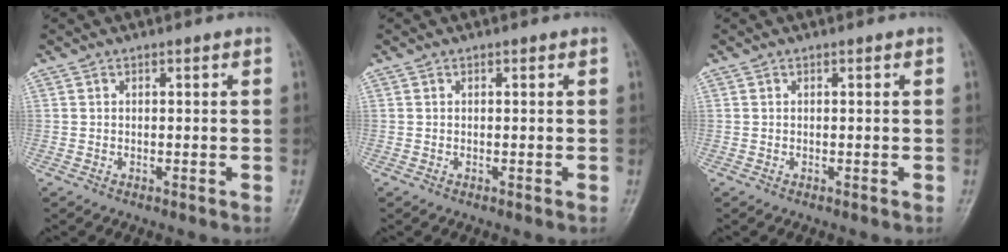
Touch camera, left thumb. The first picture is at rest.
{"total": 0.0}
{"total": 0.0}